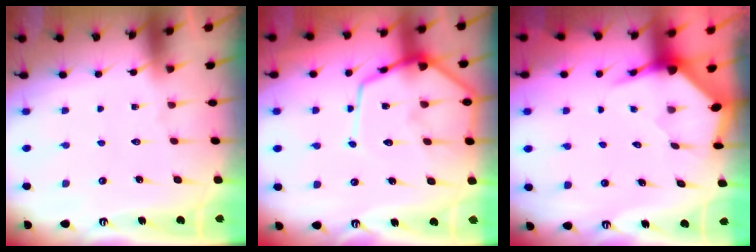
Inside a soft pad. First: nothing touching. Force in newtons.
{"total": 15.0, "press": 14.9, "slide": 1.4}
{"total": 3.7, "press": 3.6, "slide": 0.4}